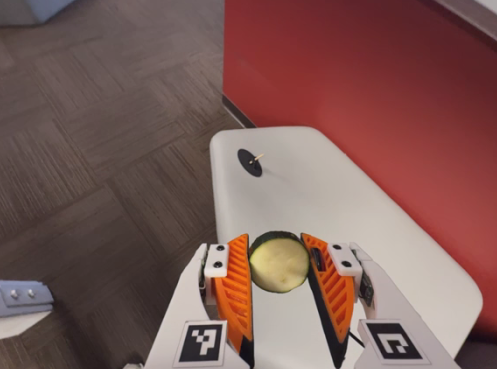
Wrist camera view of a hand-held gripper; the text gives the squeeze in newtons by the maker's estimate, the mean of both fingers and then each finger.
{"total": 11.3, "left": 11.6, "right": 11.0}